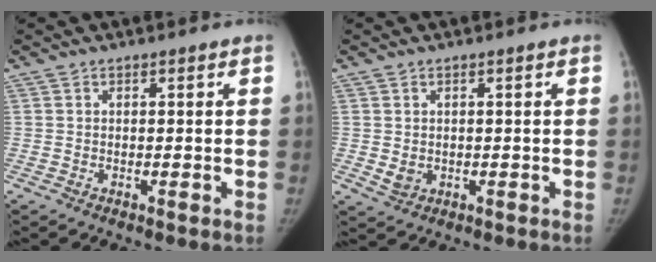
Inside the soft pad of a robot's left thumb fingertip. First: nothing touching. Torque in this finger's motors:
{"motor_torque": [0.01, -0.01, 0.23, -0.19, 0.00]}